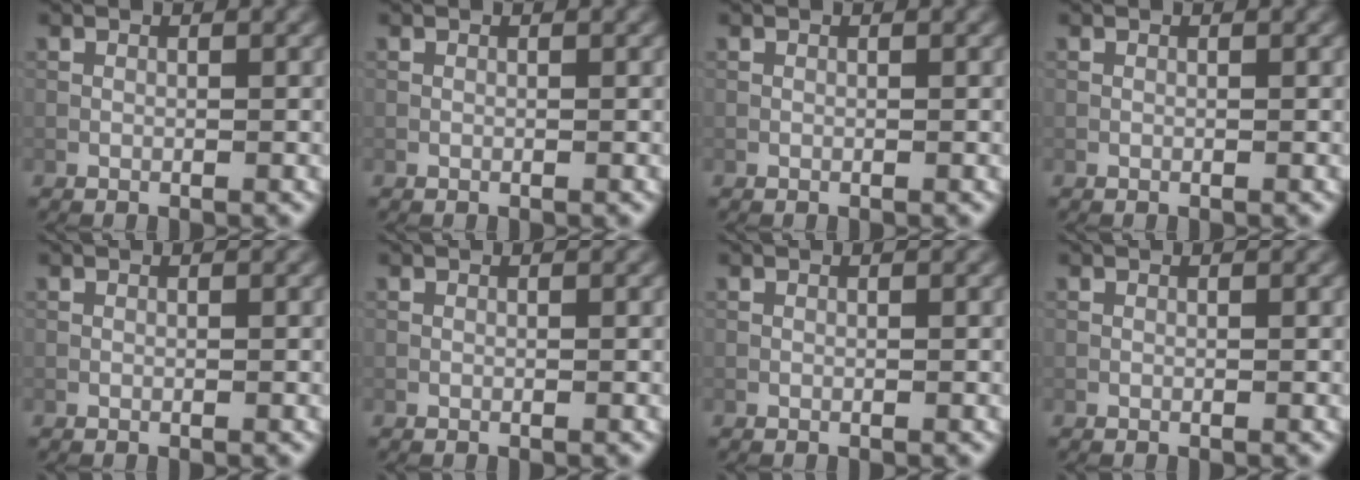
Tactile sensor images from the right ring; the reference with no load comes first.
{"total": 0.0}
{"total": 0.0}
{"total": 0.0}
{"total": 0.0}
{"total": 0.0}
{"total": 0.0}
{"total": 0.0}